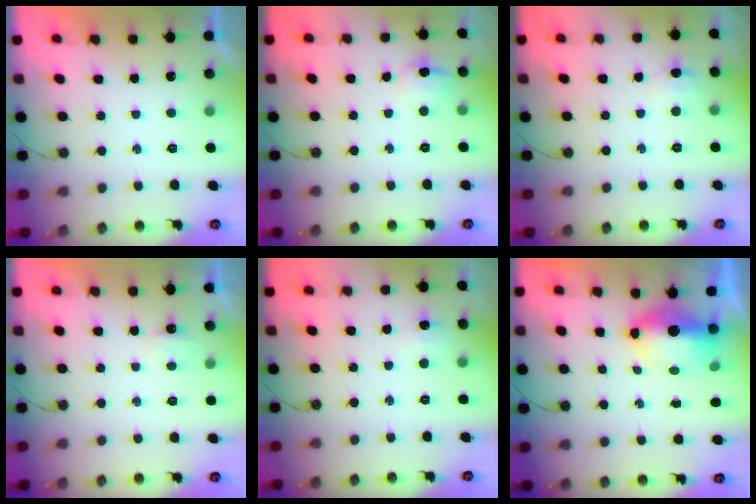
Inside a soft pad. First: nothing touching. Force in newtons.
{"total": 7.7, "press": 7.7, "slide": 0.8}
{"total": 5.8, "press": 2.7, "slide": 5.2}
{"total": 2.6, "press": 2.6, "slide": 0.4}
{"total": 3.7, "press": 3.7, "slide": 0.6}
{"total": 11.1, "press": 9.2, "slide": 6.3}